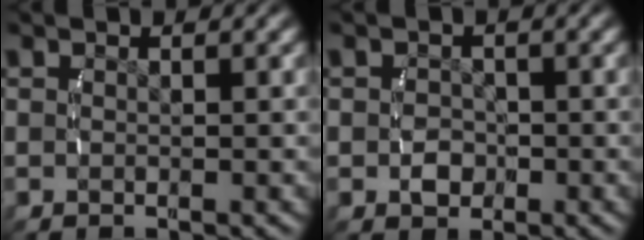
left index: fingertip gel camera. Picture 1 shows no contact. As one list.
[{"total": 1.3, "force": [-0.6, 1.1, 0.5], "torque": [0.000, -0.008, -0.005]}]